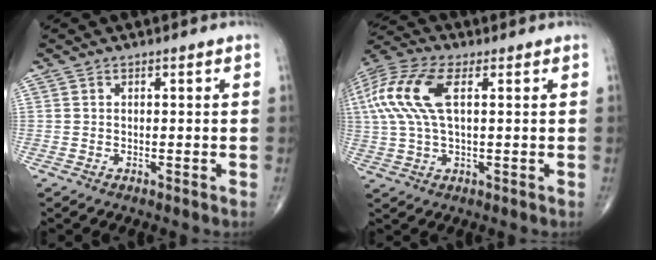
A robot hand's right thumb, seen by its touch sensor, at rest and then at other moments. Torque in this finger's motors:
{"motor_torque": [-0.48, 1.13, 0.70, -0.57, 0.47]}